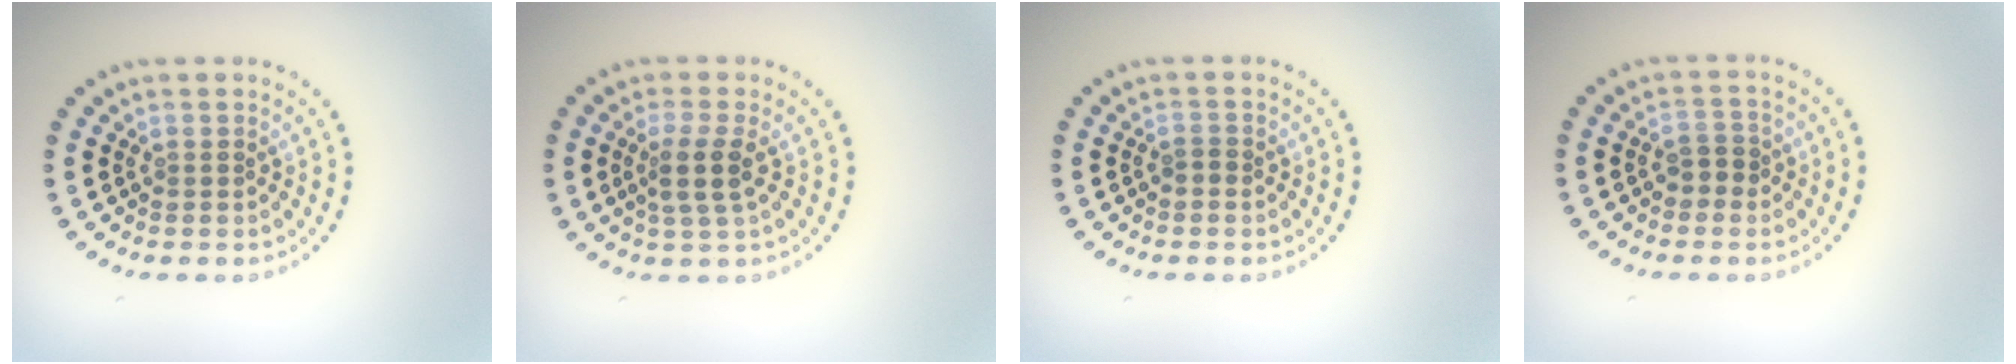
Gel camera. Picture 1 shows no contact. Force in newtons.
{"total": 2.5, "press": 2.0, "slide": 1.4}
{"total": 0.7, "press": 0.6, "slide": 0.3}
{"total": 1.6, "press": 1.5, "slide": 0.6}